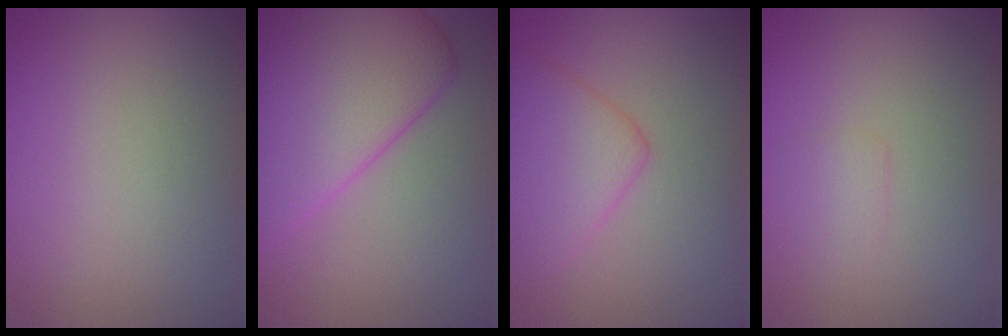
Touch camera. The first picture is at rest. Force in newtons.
{"total": 9.6, "press": 9.6, "slide": 0.4}
{"total": 4.1, "press": 4.1, "slide": 0.2}
{"total": 1.0, "press": 1.0, "slide": 0.0}